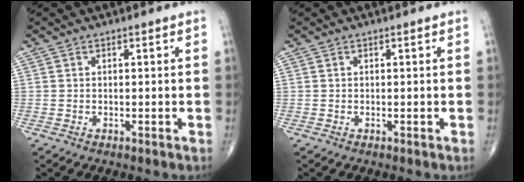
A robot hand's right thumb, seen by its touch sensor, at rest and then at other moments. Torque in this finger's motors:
{"motor_torque": [0.00, 0.00, 0.07, 0.07, 0.00]}